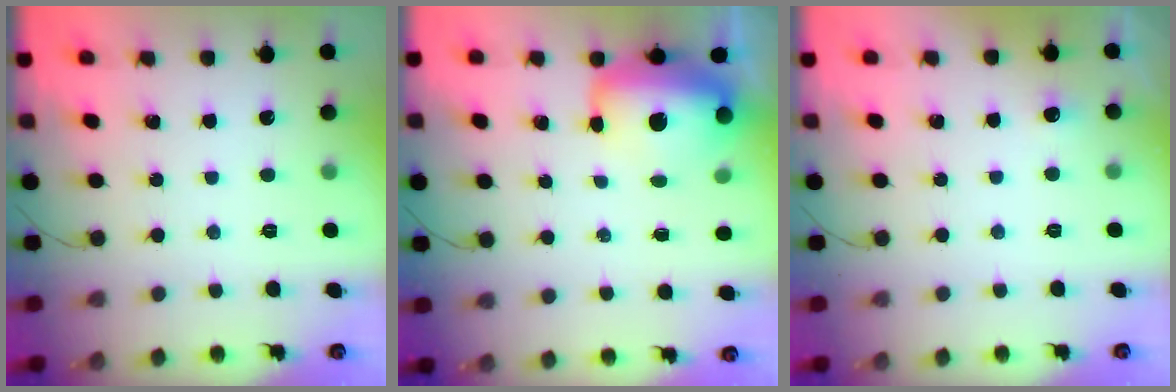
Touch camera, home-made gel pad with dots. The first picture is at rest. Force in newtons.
{"total": 19.2, "press": 15.8, "slide": 11.0}
{"total": 11.0, "press": 3.4, "slide": 10.5}